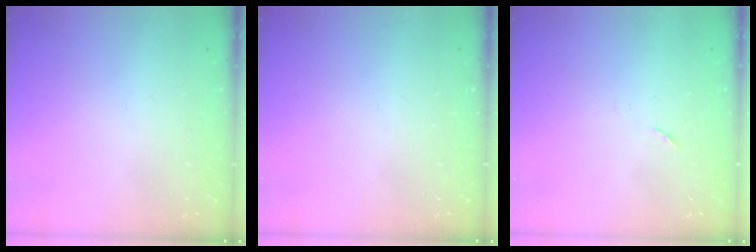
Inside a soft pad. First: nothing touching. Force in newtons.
{"total": 0.0}
{"total": 3.5, "press": 3.4, "slide": 0.9}